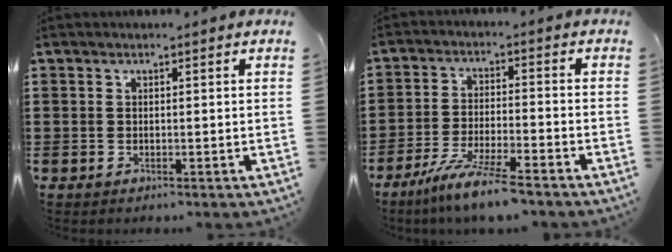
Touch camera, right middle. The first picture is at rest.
{"total": 7.7, "force": [-6.4, -0.1, 4.2], "torque": [-0.089, -0.014, -0.122]}